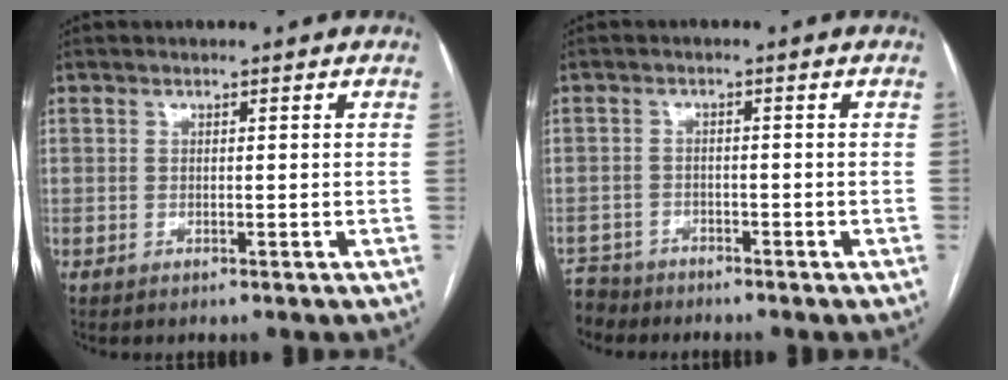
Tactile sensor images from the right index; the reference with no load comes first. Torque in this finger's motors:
{"motor_torque": [-0.09, -0.12, -0.02, -0.01]}